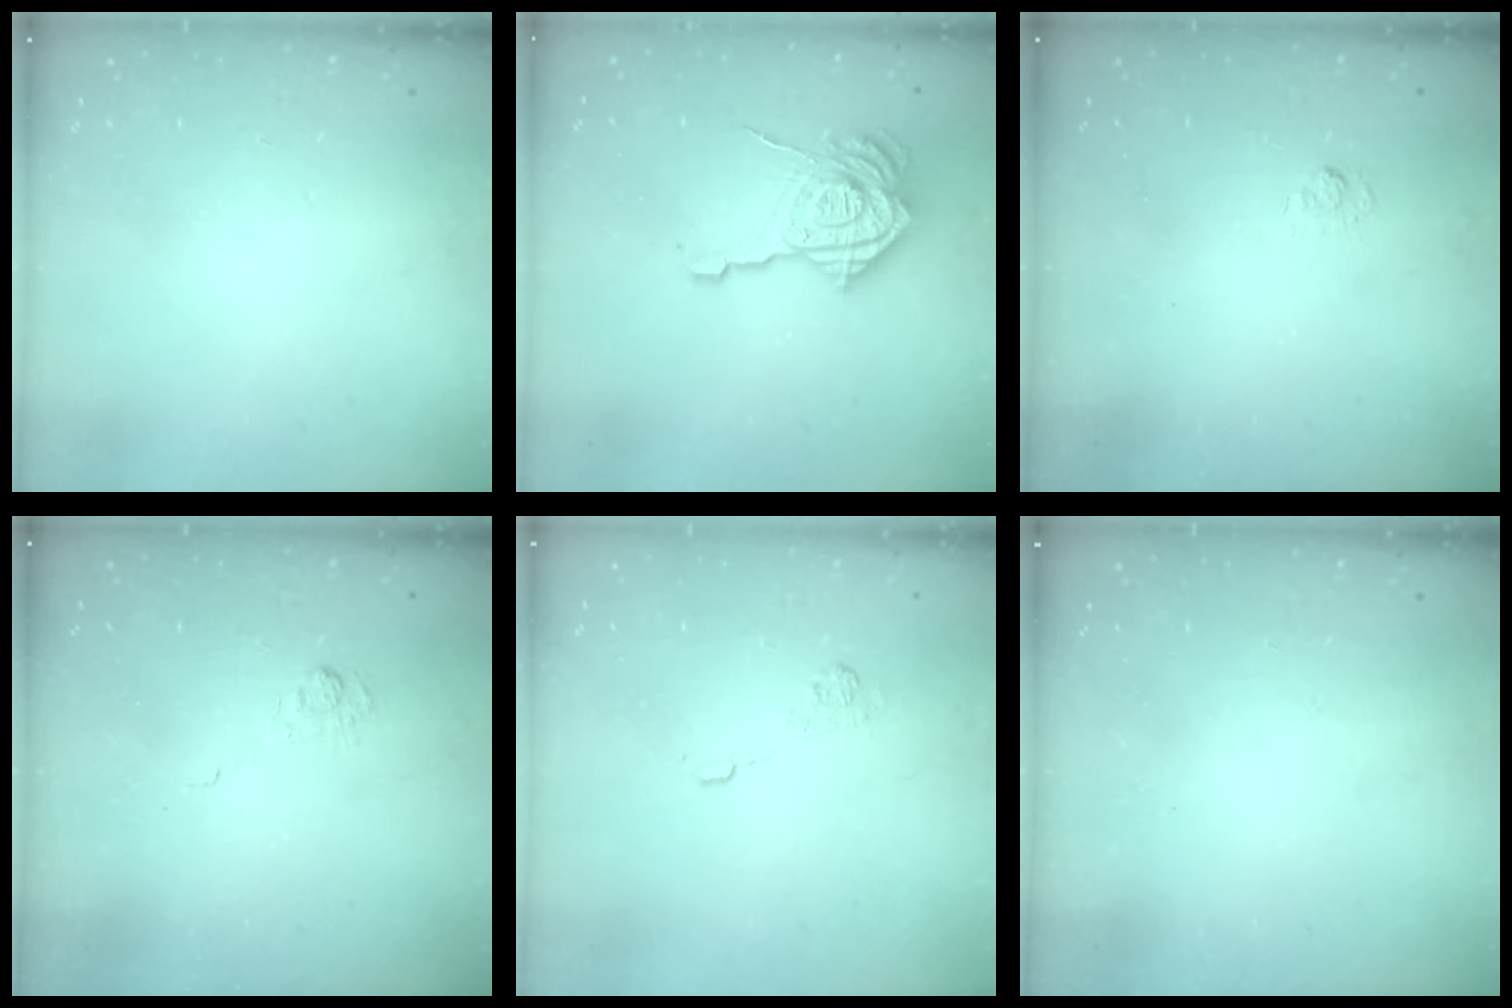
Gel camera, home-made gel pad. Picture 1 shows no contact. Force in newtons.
{"total": 18.9, "press": 18.8, "slide": 1.9}
{"total": 2.7, "press": 2.3, "slide": 1.5}
{"total": 3.8, "press": 3.5, "slide": 1.6}
{"total": 9.2, "press": 9.2, "slide": 0.8}
{"total": 2.3, "press": 2.1, "slide": 0.8}